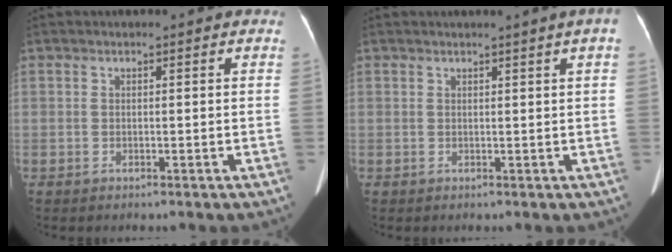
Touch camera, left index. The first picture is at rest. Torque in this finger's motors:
{"motor_torque": [0.65, -0.71, 0.39, 0.10]}